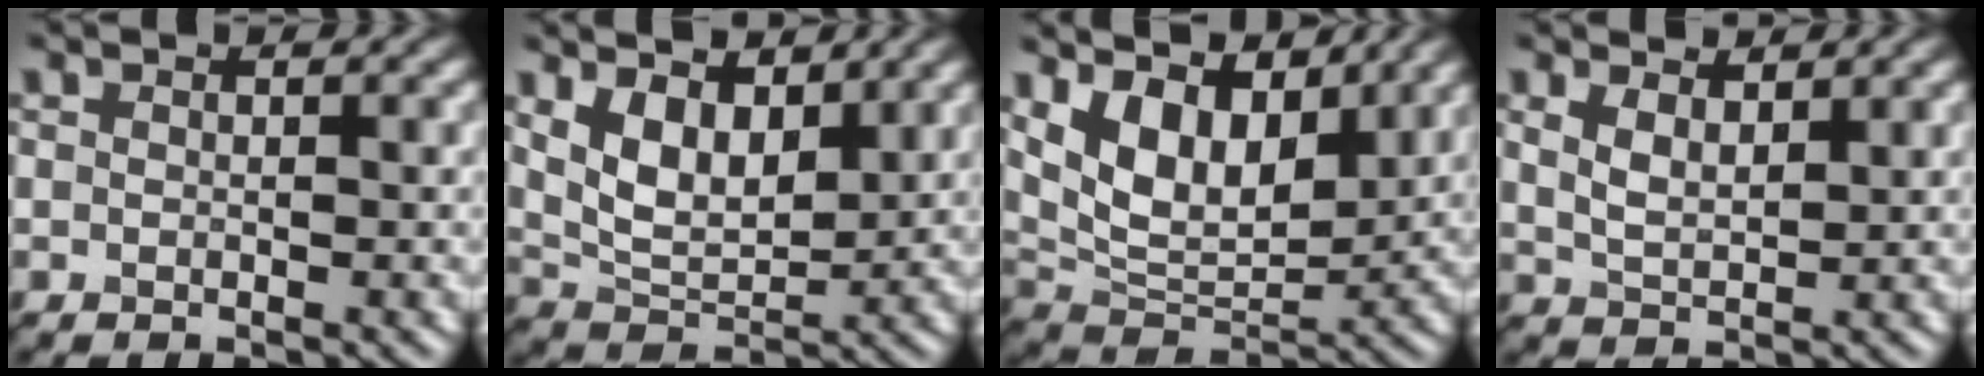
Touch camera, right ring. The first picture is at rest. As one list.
[{"total": 5.9, "force": [2.9, 3.0, 4.2], "torque": [-0.090, -0.003, 0.050]}, {"total": 8.7, "force": [4.4, 4.4, 6.1], "torque": [-0.116, -0.002, 0.074]}, {"total": 2.8, "force": [1.9, 1.2, 1.7], "torque": [-0.041, -0.001, 0.039]}]